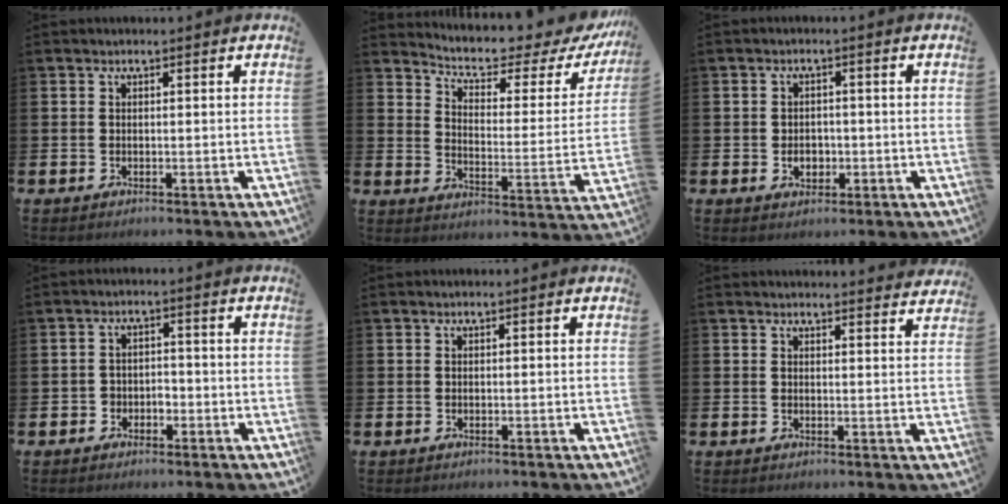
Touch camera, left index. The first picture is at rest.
{"total": 6.0, "force": [5.4, 1.3, 2.2], "torque": [-0.065, -0.043, 0.083]}
{"total": 2.5, "force": [-0.6, 2.0, 1.4], "torque": [-0.013, -0.003, -0.018]}
{"total": 2.2, "force": [-1.3, 1.7, 0.5], "torque": [-0.012, 0.004, -0.030]}
{"total": 0.0}
{"total": 2.5, "force": [2.5, 0.1, -0.2], "torque": [0.011, -0.019, 0.042]}